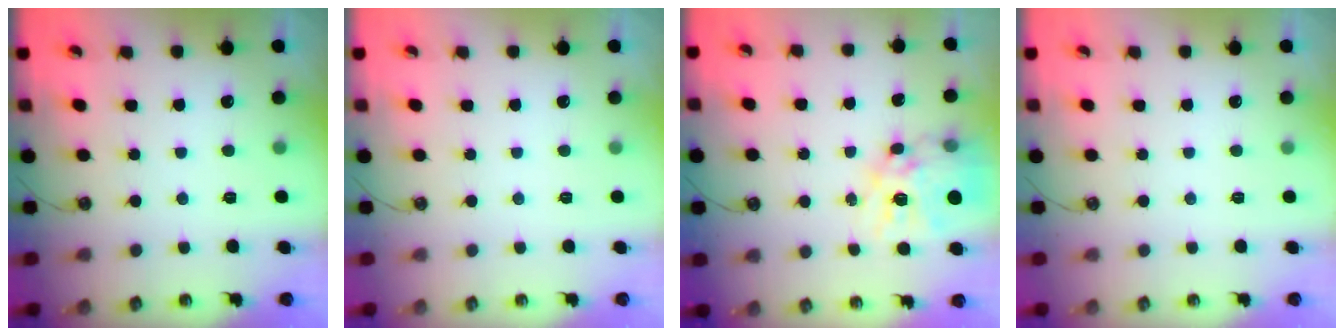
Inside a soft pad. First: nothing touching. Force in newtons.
{"total": 0.0}
{"total": 16.1, "press": 16.0, "slide": 1.4}
{"total": 0.0}